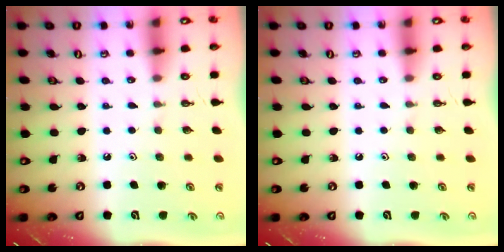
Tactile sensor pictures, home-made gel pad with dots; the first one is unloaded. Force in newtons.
{"total": 0.0}